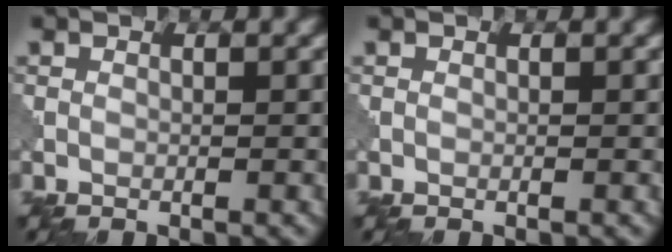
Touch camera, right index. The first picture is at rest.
{"total": 0.0}